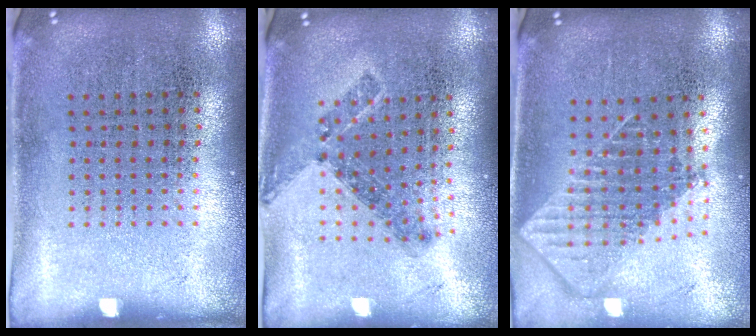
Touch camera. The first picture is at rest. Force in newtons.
{"total": 0.8, "press": 0.8, "slide": 0.3}
{"total": 1.9, "press": 1.5, "slide": 1.1}